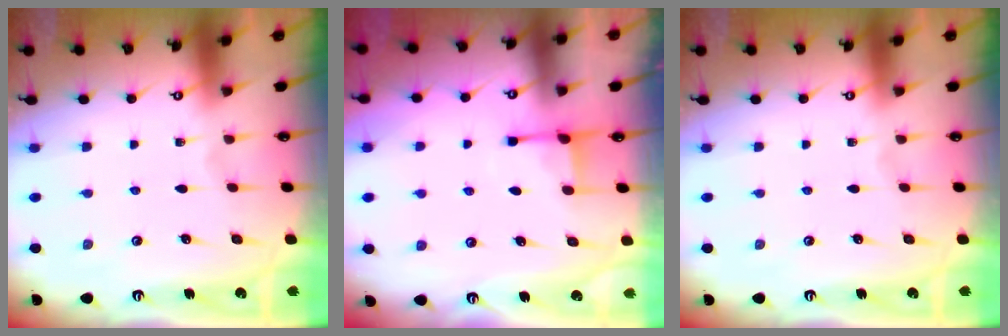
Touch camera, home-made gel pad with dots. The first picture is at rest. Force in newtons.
{"total": 2.7, "press": 2.6, "slide": 0.7}
{"total": 0.0}